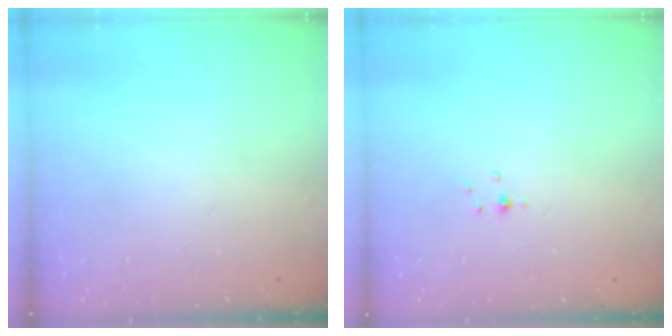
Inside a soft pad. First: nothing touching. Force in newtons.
{"total": 1.5, "press": 1.5, "slide": 0.3}